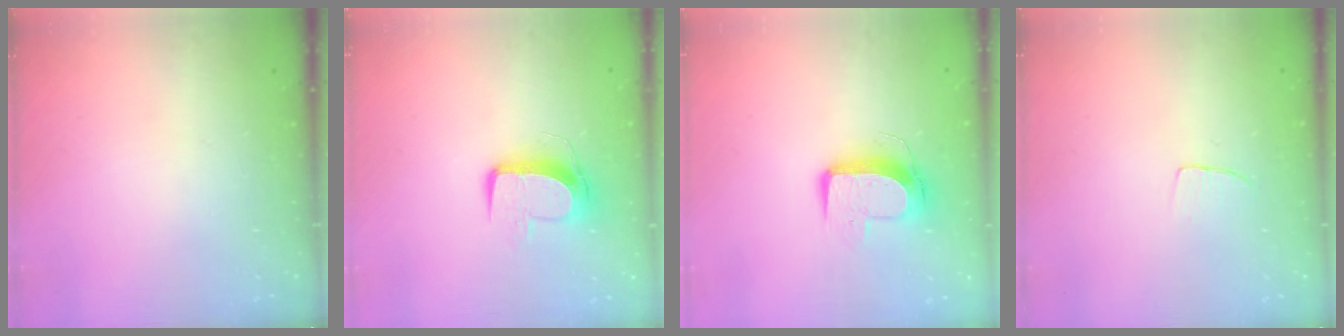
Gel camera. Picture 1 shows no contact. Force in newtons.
{"total": 9.8, "press": 9.7, "slide": 0.7}
{"total": 10.2, "press": 10.2, "slide": 0.4}
{"total": 3.3, "press": 3.3, "slide": 0.2}